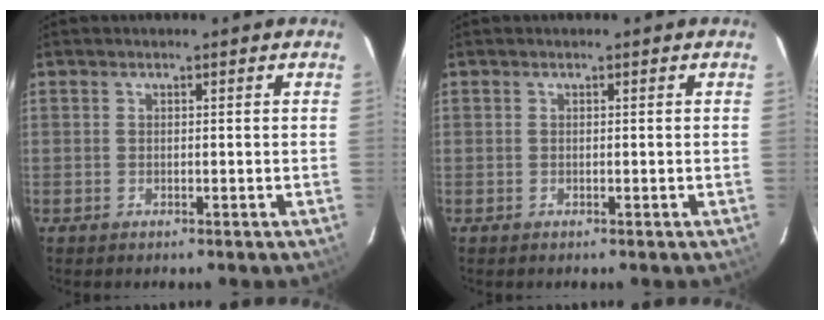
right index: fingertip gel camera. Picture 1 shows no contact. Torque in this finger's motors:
{"motor_torque": [0.00, 0.00, 0.04, 0.00]}